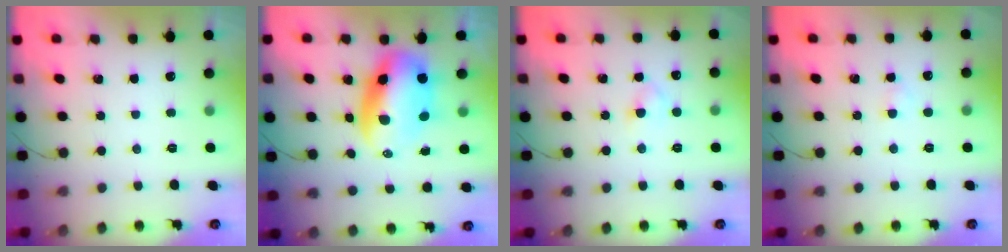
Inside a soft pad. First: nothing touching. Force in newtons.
{"total": 10.3, "press": 10.0, "slide": 2.4}
{"total": 2.8, "press": 2.5, "slide": 1.2}
{"total": 1.5, "press": 1.2, "slide": 0.8}